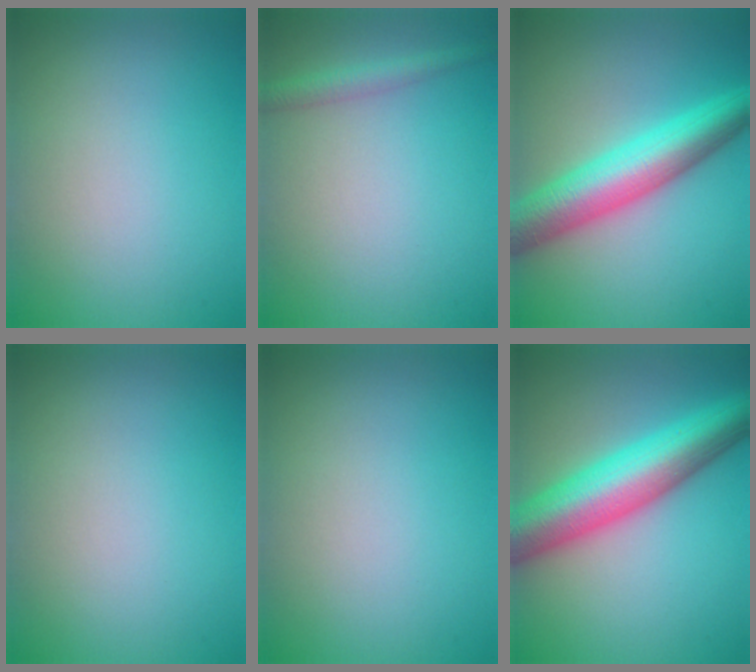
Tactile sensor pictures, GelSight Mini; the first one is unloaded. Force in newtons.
{"total": 2.0, "press": 2.0, "slide": 0.1}
{"total": 8.0, "press": 8.0, "slide": 0.0}
{"total": 0.0}
{"total": 0.0}
{"total": 10.4, "press": 10.4, "slide": 0.2}